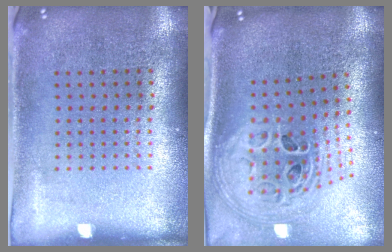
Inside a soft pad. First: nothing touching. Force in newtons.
{"total": 2.9, "press": 2.0, "slide": 2.1}